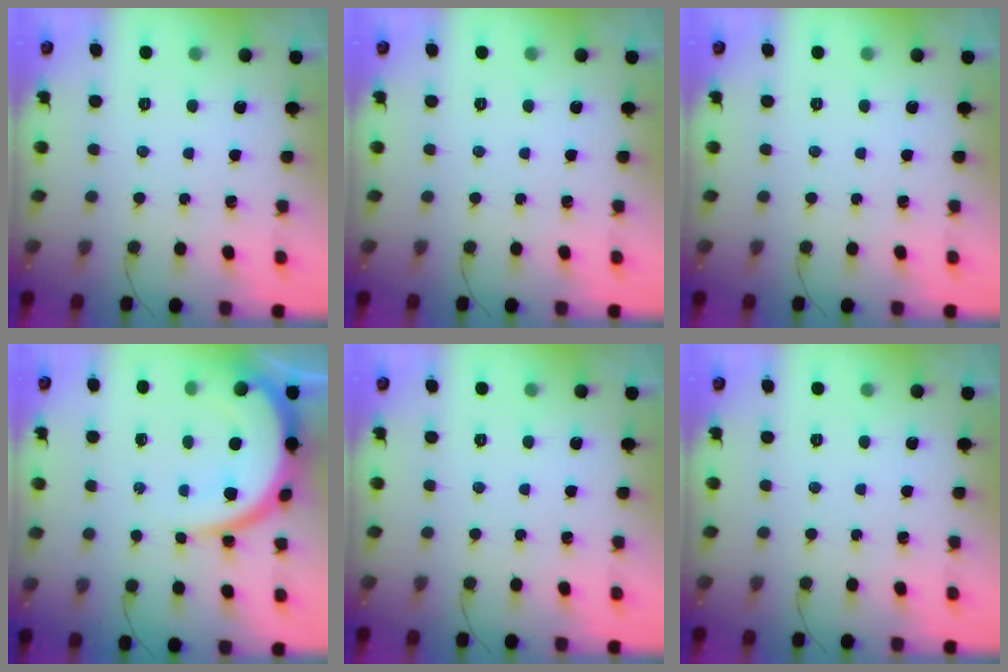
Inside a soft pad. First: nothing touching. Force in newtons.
{"total": 0.0}
{"total": 0.0}
{"total": 12.1, "press": 12.1, "slide": 1.0}
{"total": 0.0}
{"total": 0.0}